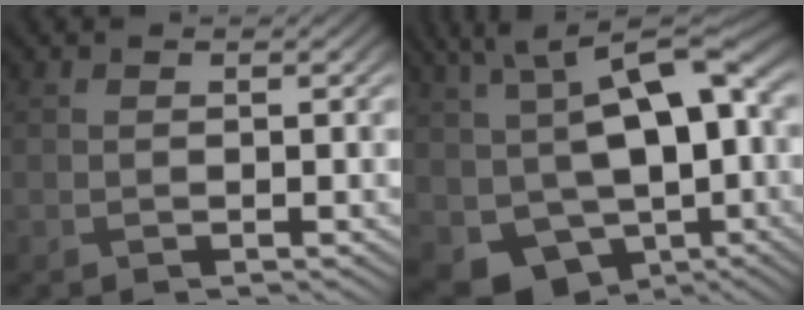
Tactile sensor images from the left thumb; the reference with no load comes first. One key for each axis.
{"total": 17.9, "fx": 0.0, "fy": 10.9, "fz": 14.3, "tx": -0.256, "ty": -0.014, "tz": 0.025}